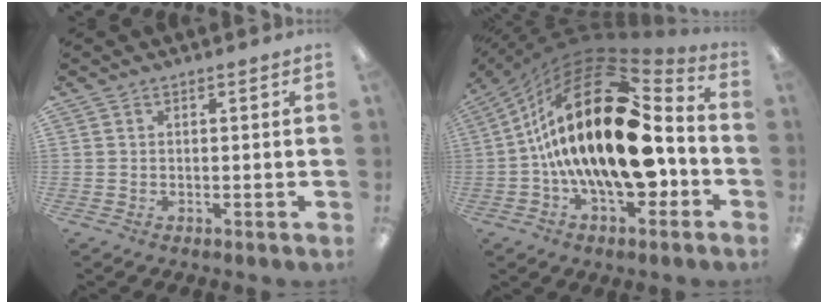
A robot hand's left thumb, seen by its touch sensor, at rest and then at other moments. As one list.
[{"total": 28.9, "force": [0.5, 13.0, 25.8], "torque": [-0.530, -0.015, 0.000]}]